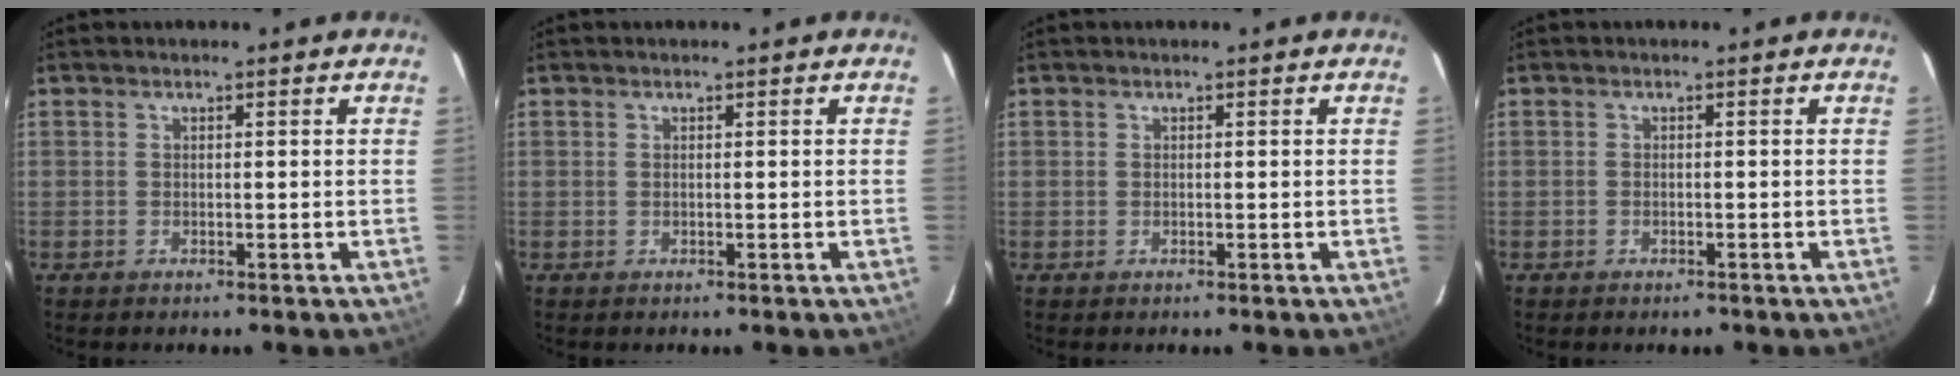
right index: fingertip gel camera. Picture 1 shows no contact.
{"total": 0.0}
{"total": 0.5, "force": [-0.3, 0.4, -0.1], "torque": [0.001, -0.001, -0.006]}
{"total": 1.6, "force": [-1.3, 0.8, 0.5], "torque": [-0.015, -0.003, -0.020]}